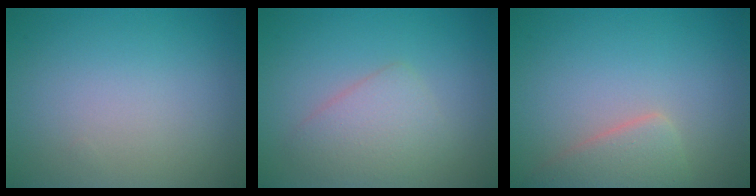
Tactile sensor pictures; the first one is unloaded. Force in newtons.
{"total": 2.9, "press": 2.9, "slide": 0.0}
{"total": 2.8, "press": 2.8, "slide": 0.3}